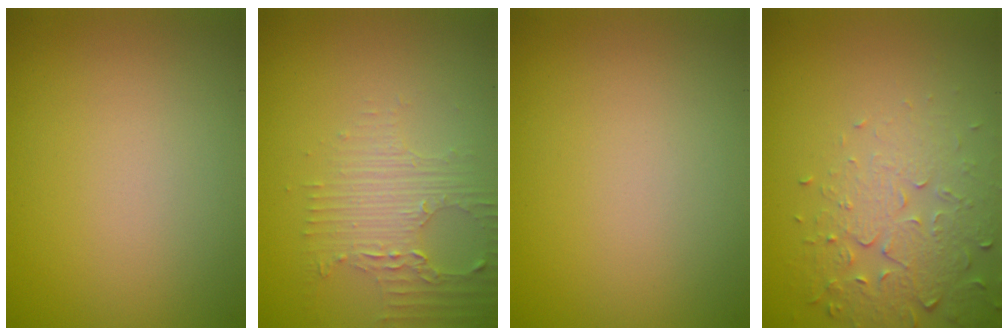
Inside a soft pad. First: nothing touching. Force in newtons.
{"total": 3.8, "press": 2.7, "slide": 2.7}
{"total": 0.0}
{"total": 5.1, "press": 3.7, "slide": 3.4}